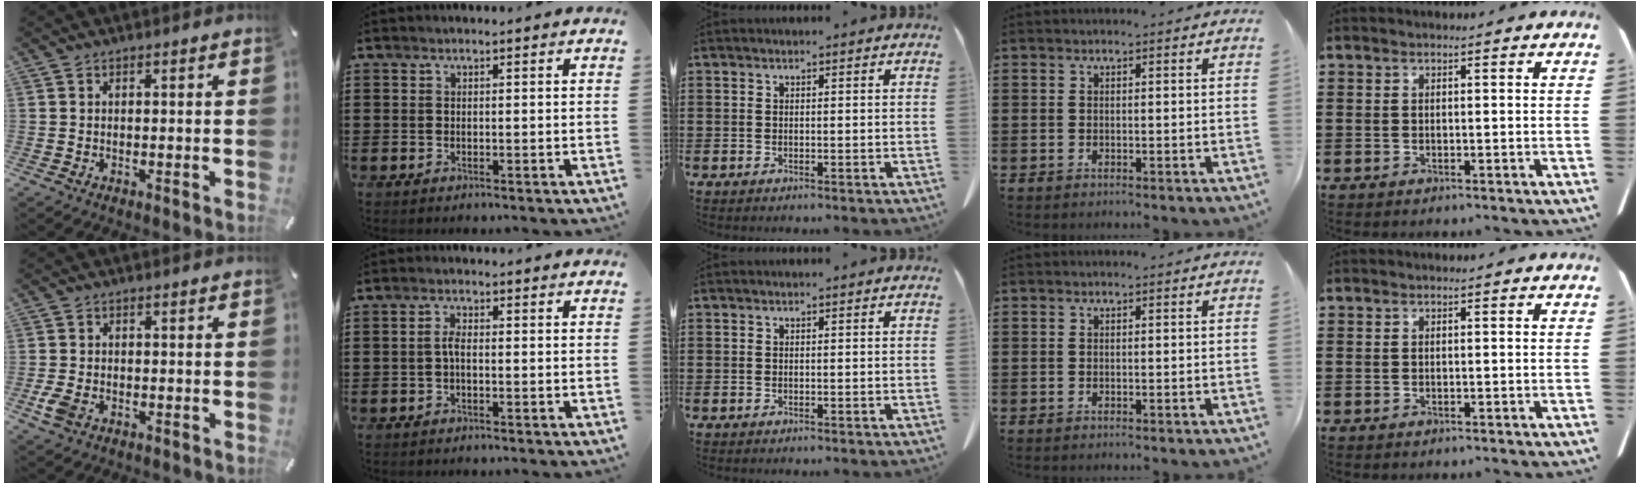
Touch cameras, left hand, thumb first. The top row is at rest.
{"thumb": {"total": 3.8, "force": [-1.4, 2.6, 2.4], "torque": [-0.068, -0.004, -0.030]}, "index": {"total": 2.1, "force": [-0.3, 0.7, 2.0], "torque": [-0.045, 0.000, -0.009]}}